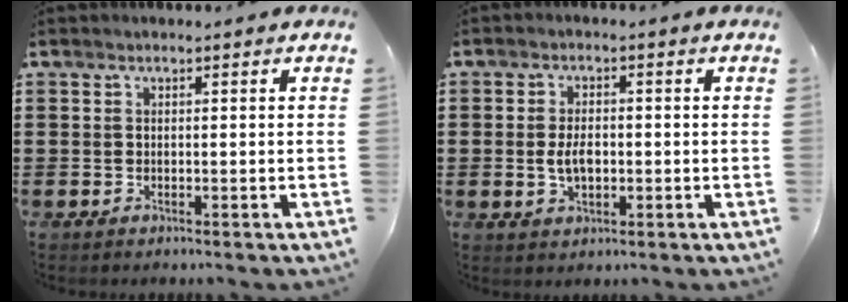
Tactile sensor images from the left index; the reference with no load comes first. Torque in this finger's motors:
{"motor_torque": [0.57, 0.57, 0.24, 0.08]}